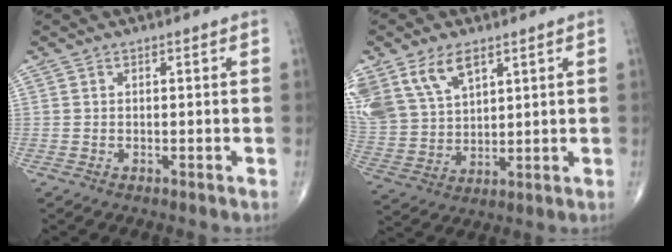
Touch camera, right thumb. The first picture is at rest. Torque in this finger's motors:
{"motor_torque": [0.04, 0.27, 0.99, 0.83, 0.13]}